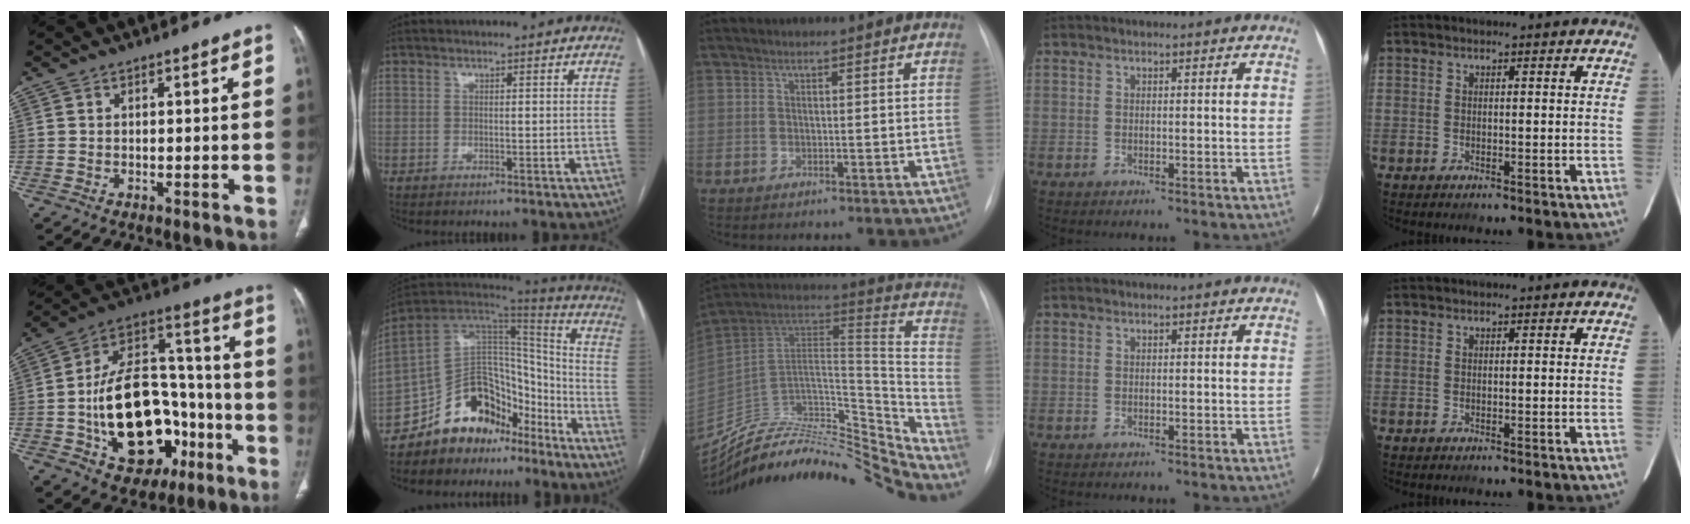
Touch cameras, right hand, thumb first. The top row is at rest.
{"thumb": {"total": 26.3, "force": [-7.2, 16.4, 19.3], "torque": [-0.295, 0.053, -0.095]}, "index": {"total": 16.8, "force": [-12.4, 9.8, 5.8], "torque": [-0.086, 0.085, -0.208]}, "middle": {"total": 30.4, "force": [-28.7, 4.2, 9.3], "torque": [-0.135, 0.014, -0.438]}}